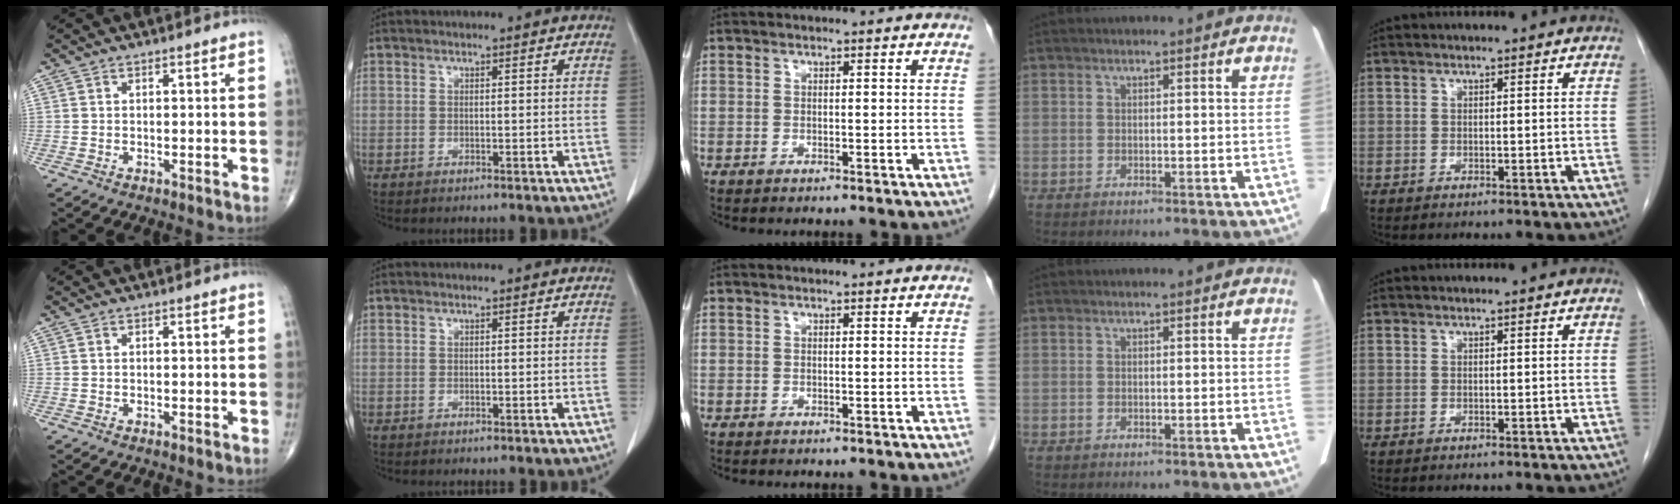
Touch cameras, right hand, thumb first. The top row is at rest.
{}